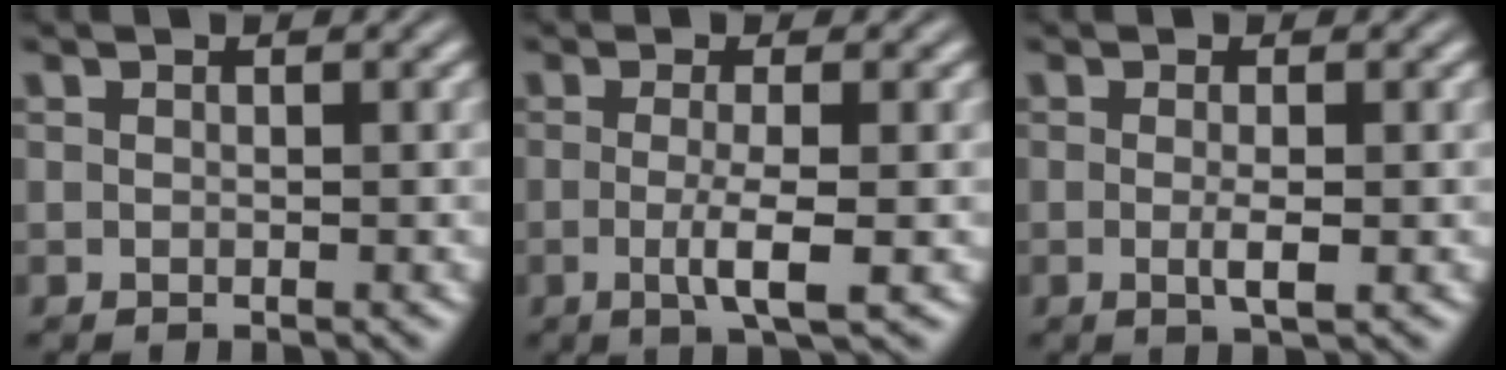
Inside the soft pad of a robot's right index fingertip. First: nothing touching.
{"total": 3.2, "force": [-0.8, -0.4, 3.1], "torque": [-0.055, -0.013, -0.009]}
{"total": 1.7, "force": [-0.5, -0.2, 1.6], "torque": [-0.031, -0.009, -0.005]}